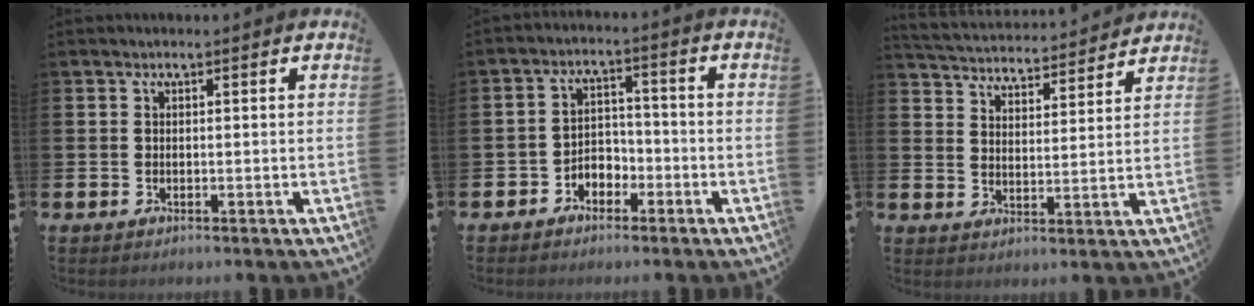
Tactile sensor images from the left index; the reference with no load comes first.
{"total": 2.9, "force": [-2.2, 1.8, 0.5], "torque": [-0.021, 0.004, -0.052]}
{"total": 4.4, "force": [4.3, 0.6, 0.0], "torque": [-0.027, -0.037, 0.073]}